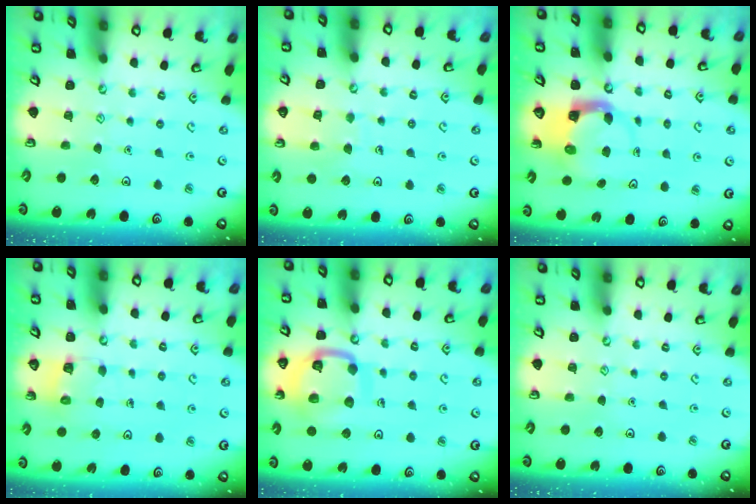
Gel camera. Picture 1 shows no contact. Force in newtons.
{"total": 5.8, "press": 5.7, "slide": 0.6}
{"total": 3.9, "press": 3.9, "slide": 0.6}
{"total": 3.7, "press": 3.7, "slide": 0.1}
{"total": 14.4, "press": 14.3, "slide": 1.5}
{"total": 0.0}